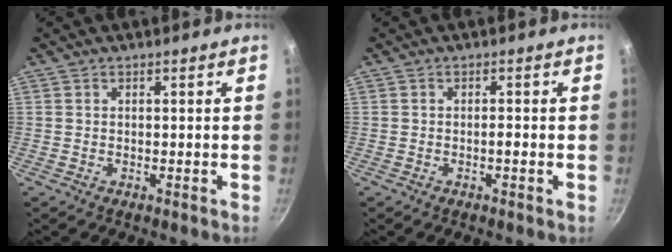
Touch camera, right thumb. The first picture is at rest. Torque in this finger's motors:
{"motor_torque": [2.72, 2.29, 0.52, -0.61, 0.03]}